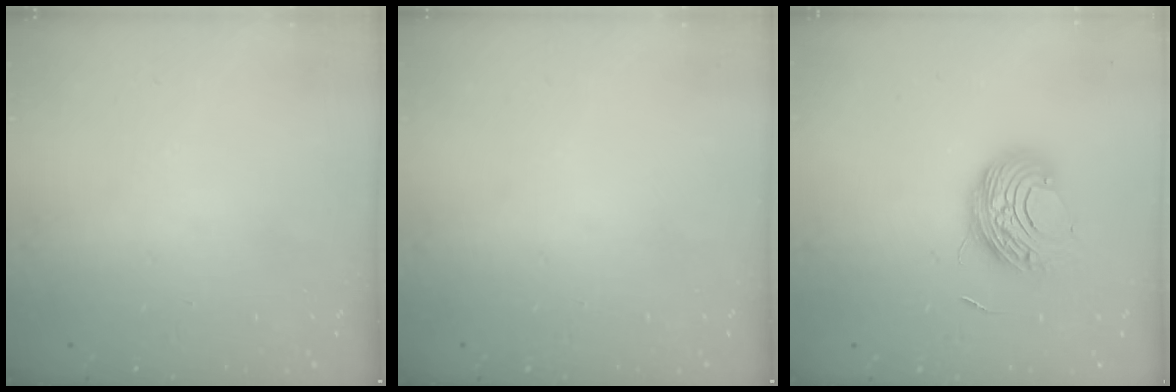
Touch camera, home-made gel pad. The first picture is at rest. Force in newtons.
{"total": 0.0}
{"total": 10.4, "press": 10.3, "slide": 1.0}